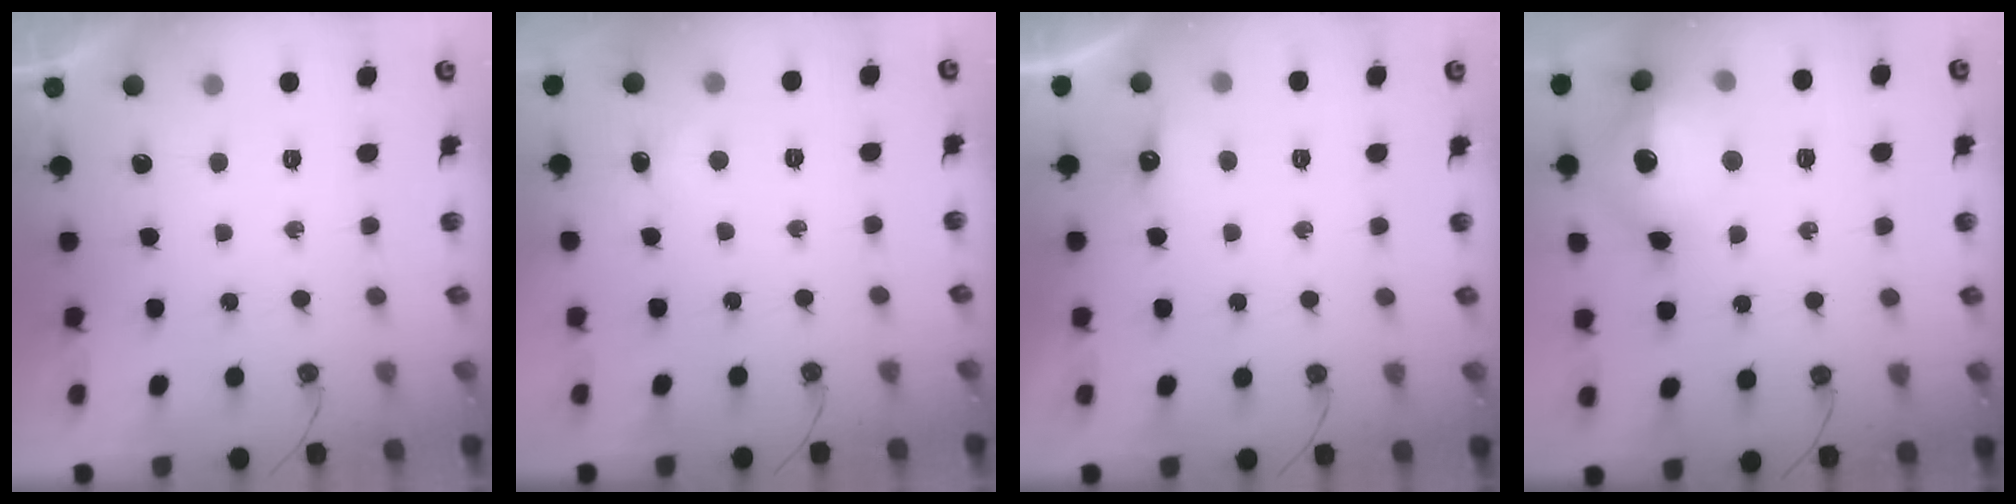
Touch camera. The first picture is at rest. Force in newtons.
{"total": 4.3, "press": 4.2, "slide": 0.7}
{"total": 5.0, "press": 4.9, "slide": 0.9}
{"total": 18.1, "press": 18.1, "slide": 1.8}